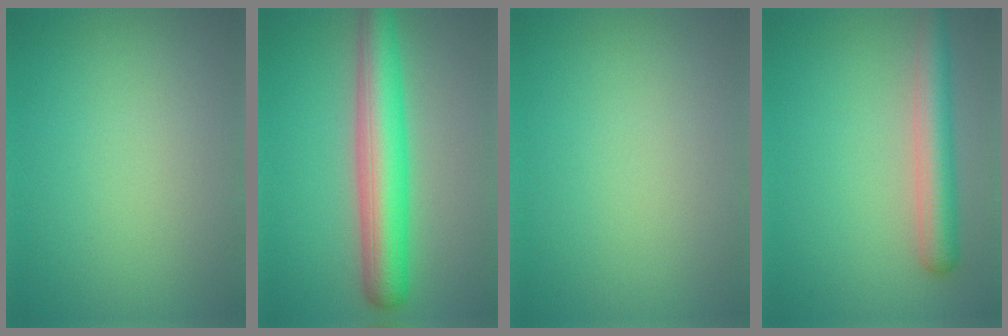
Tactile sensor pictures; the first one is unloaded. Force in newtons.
{"total": 7.1, "press": 7.1, "slide": 0.2}
{"total": 0.0}
{"total": 4.2, "press": 4.2, "slide": 0.3}